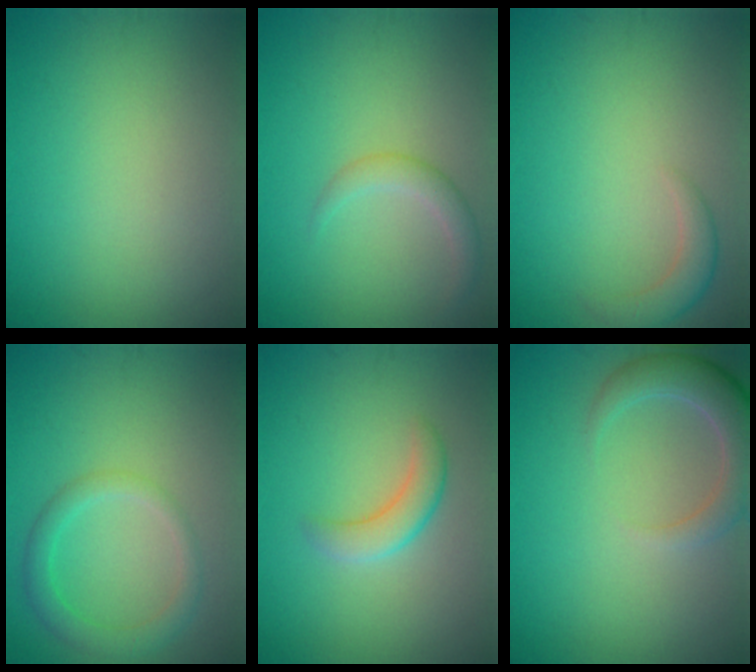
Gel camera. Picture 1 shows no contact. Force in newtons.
{"total": 1.8, "press": 1.8, "slide": 0.1}
{"total": 2.0, "press": 2.0, "slide": 0.2}
{"total": 2.7, "press": 2.7, "slide": 0.1}
{"total": 2.6, "press": 2.6, "slide": 0.1}
{"total": 4.0, "press": 3.9, "slide": 0.5}